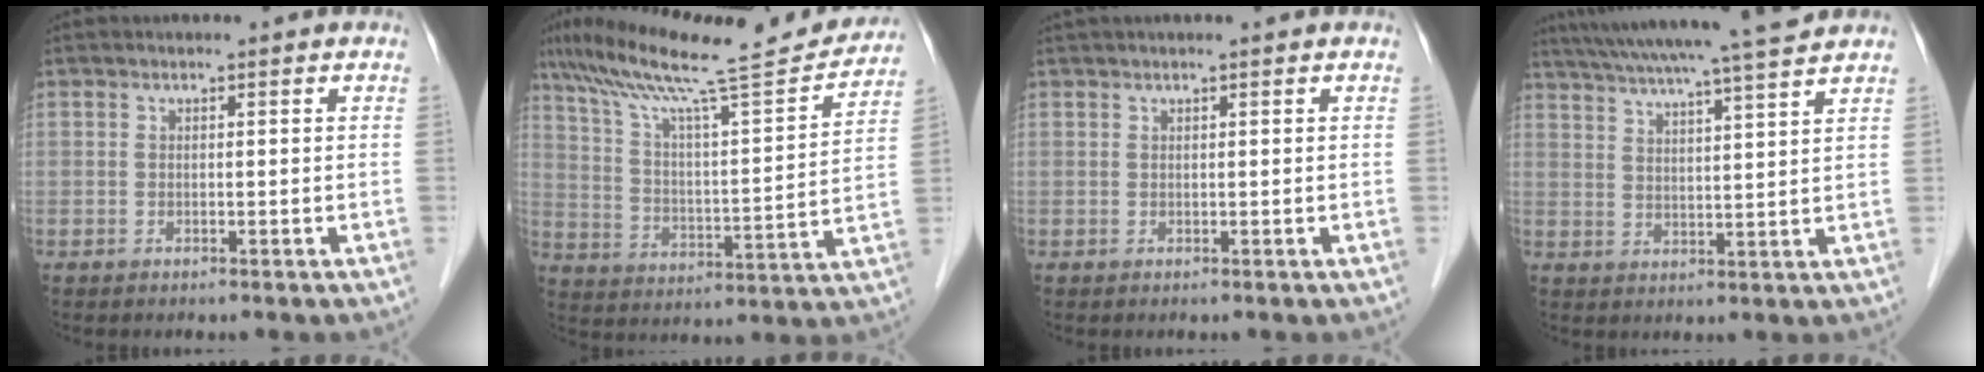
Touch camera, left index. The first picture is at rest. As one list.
[{"total": 22.5, "force": [19.6, 1.2, 10.9], "torque": [-0.187, 0.002, 0.296]}, {"total": 2.0, "force": [1.6, -0.3, 1.2], "torque": [-0.019, 0.024, 0.033]}, {"total": 17.0, "force": [15.1, -0.9, 7.9], "torque": [-0.141, 0.008, 0.217]}]